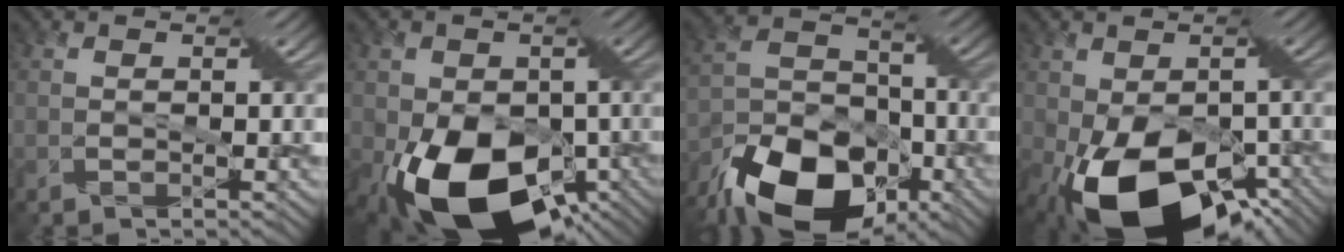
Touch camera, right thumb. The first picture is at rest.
{"total": 16.1, "force": [-5.5, 10.9, 10.6], "torque": [-0.171, -0.032, -0.086]}
{"total": 17.1, "force": [-11.2, 9.0, 9.3], "torque": [-0.192, -0.029, -0.196]}
{"total": 17.7, "force": [-7.6, 9.9, 12.5], "torque": [-0.214, -0.039, -0.102]}